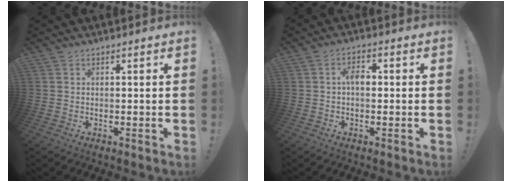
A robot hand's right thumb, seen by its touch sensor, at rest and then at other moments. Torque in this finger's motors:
{"motor_torque": [0.27, 0.90, 0.41, -0.43, -0.03]}